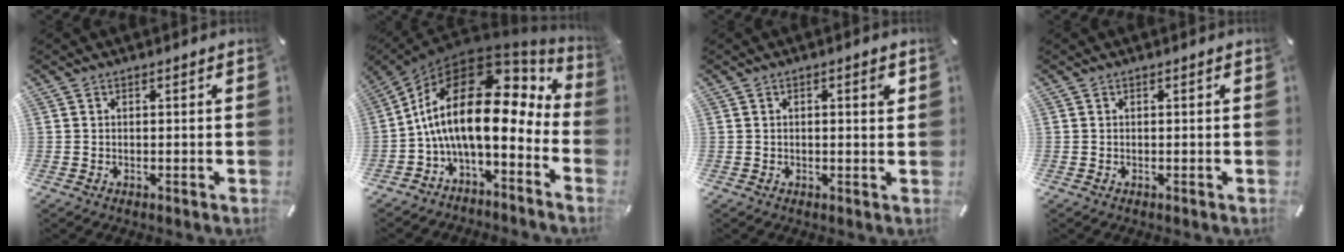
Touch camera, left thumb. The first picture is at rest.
{"total": 20.9, "force": [1.7, 9.6, 18.5], "torque": [-0.376, -0.035, 0.028]}
{"total": 2.1, "force": [0.5, 0.6, 1.9], "torque": [-0.022, -0.003, 0.003]}
{"total": 0.0}